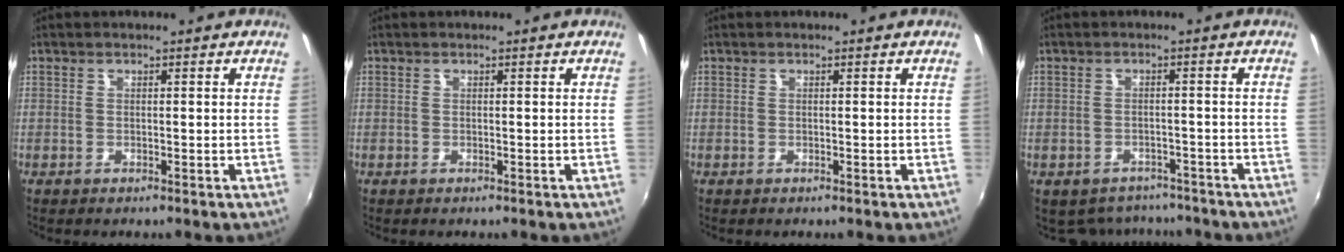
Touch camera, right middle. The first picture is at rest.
{"total": 0.0}
{"total": 0.0}
{"total": 8.2, "force": [-6.8, 4.2, 2.1], "torque": [-0.054, -0.004, -0.087]}